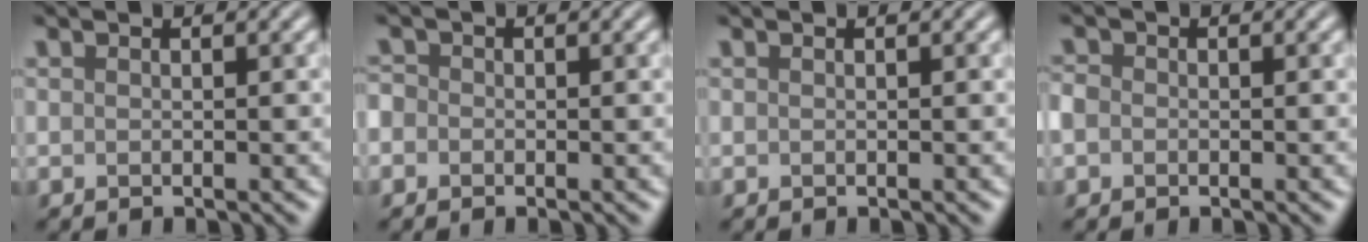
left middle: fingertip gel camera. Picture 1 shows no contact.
{"total": 1.4, "force": [-0.3, 1.3, 0.3], "torque": [0.004, 0.003, -0.015]}
{"total": 0.0}
{"total": 1.6, "force": [-0.3, 1.4, 0.6], "torque": [-0.007, -0.001, -0.010]}